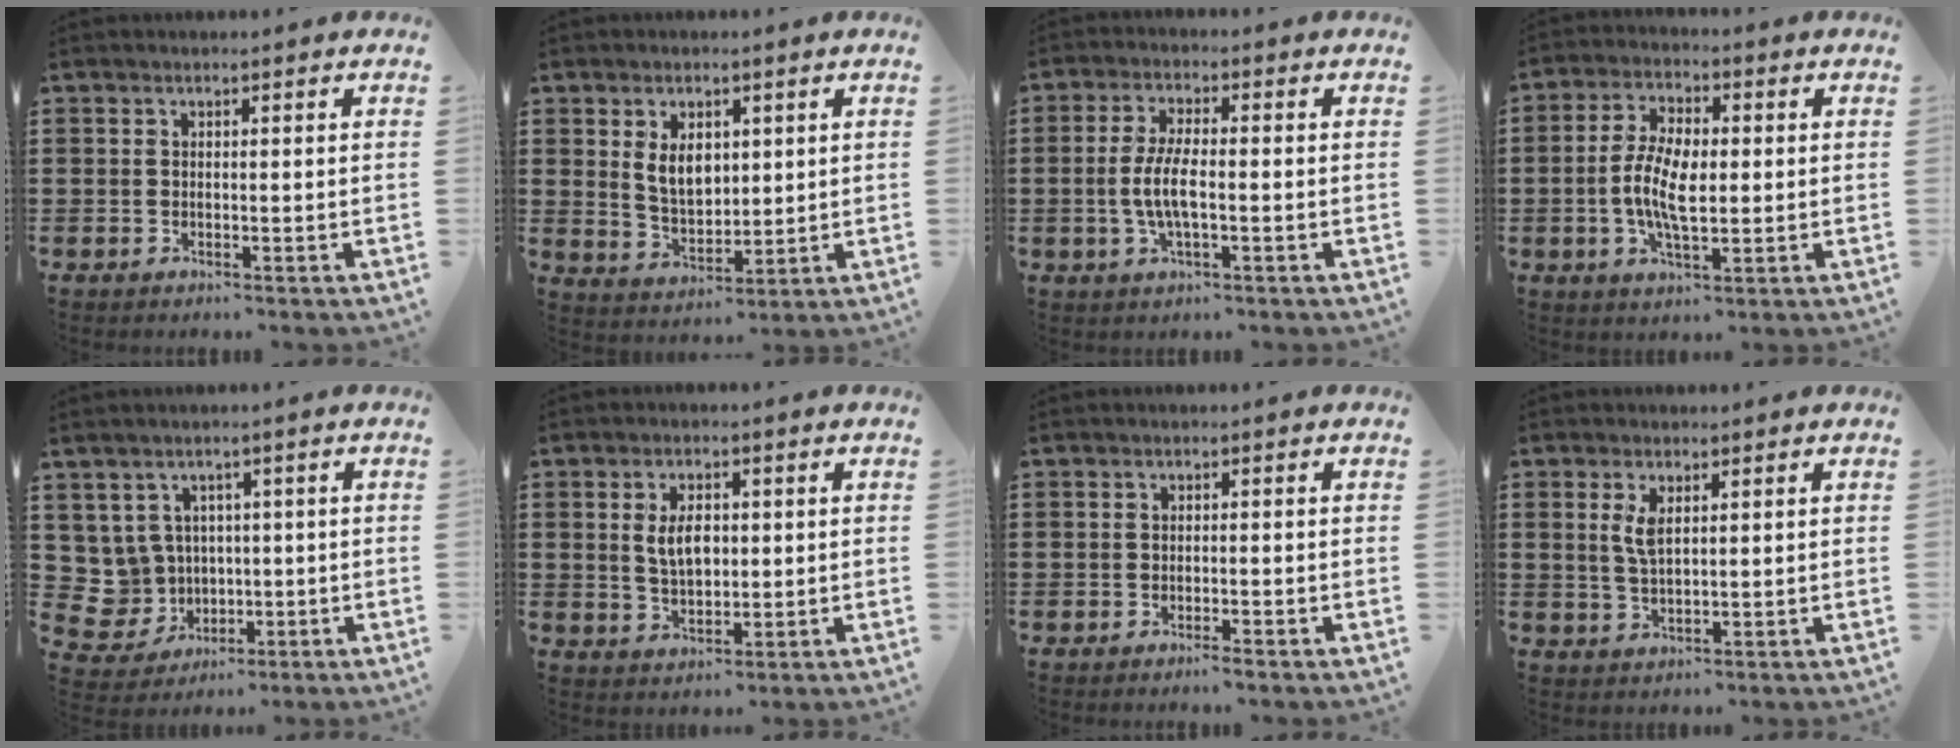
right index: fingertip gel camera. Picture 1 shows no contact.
{"total": 5.8, "force": [1.7, 3.7, 4.1], "torque": [-0.076, 0.006, 0.027]}
{"total": 5.4, "force": [-1.1, 1.6, 5.1], "torque": [-0.117, -0.004, -0.029]}
{"total": 7.5, "force": [-0.5, 3.4, 6.7], "torque": [-0.148, 0.000, -0.016]}
{"total": 6.0, "force": [1.0, 5.8, 1.0], "torque": [-0.071, -0.012, 0.021]}
{"total": 4.8, "force": [0.7, 2.7, 4.0], "torque": [-0.066, 0.004, 0.007]}
{"total": 1.0, "force": [-0.8, 0.1, 0.6], "torque": [-0.012, -0.005, -0.014]}
{"total": 3.2, "force": [1.2, 1.2, 2.7], "torque": [-0.058, 0.006, 0.019]}